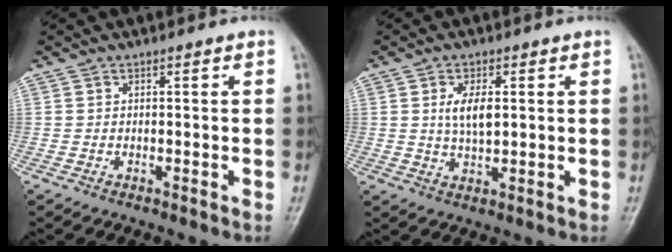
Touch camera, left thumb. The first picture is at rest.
{"total": 5.3, "force": [1.1, 2.6, 4.5], "torque": [-0.082, -0.006, 0.020]}